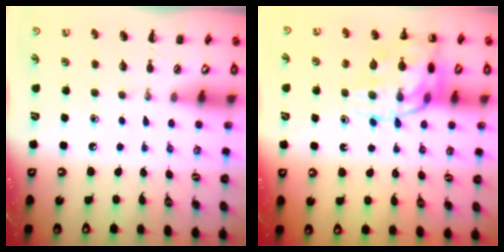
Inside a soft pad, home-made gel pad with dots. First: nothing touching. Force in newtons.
{"total": 17.6, "press": 17.5, "slide": 2.0}